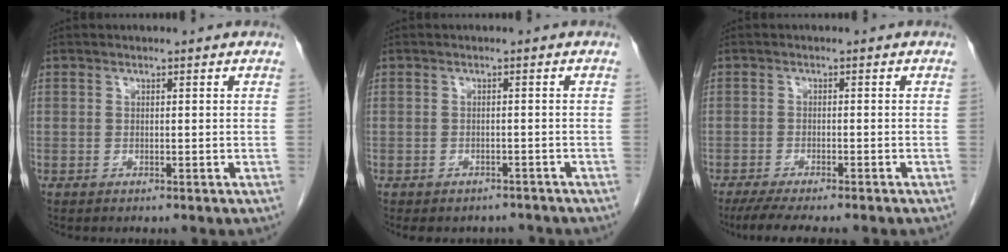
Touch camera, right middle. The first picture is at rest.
{"total": 5.7, "force": [-5.0, 2.6, 0.9], "torque": [-0.006, 0.007, -0.057]}
{"total": 7.9, "force": [-6.5, 0.8, 4.4], "torque": [-0.060, -0.013, -0.098]}